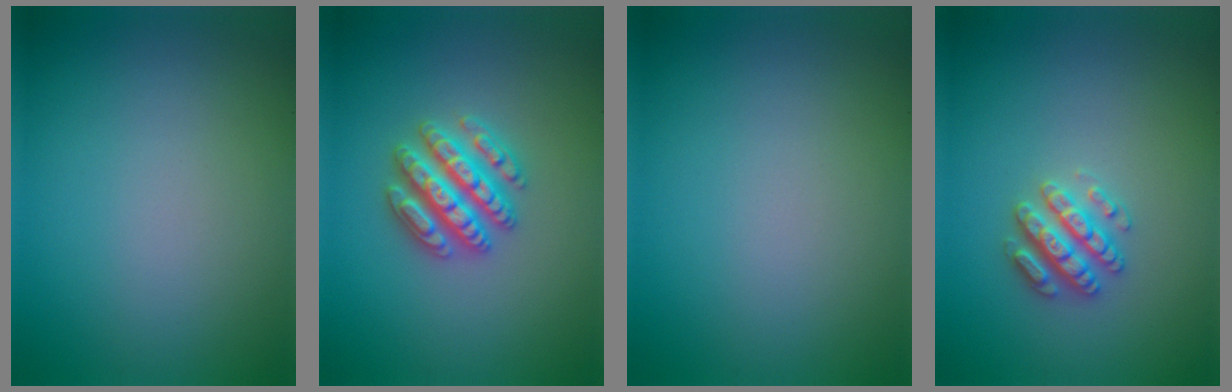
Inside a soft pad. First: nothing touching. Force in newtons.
{"total": 4.7, "press": 4.6, "slide": 0.9}
{"total": 0.0}
{"total": 2.8, "press": 2.8, "slide": 0.3}